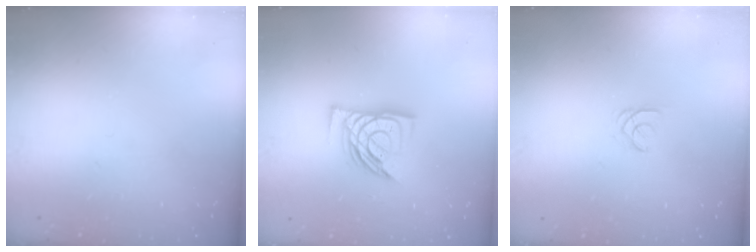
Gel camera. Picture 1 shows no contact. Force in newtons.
{"total": 12.1, "press": 12.0, "slide": 1.4}
{"total": 1.8, "press": 1.7, "slide": 0.2}